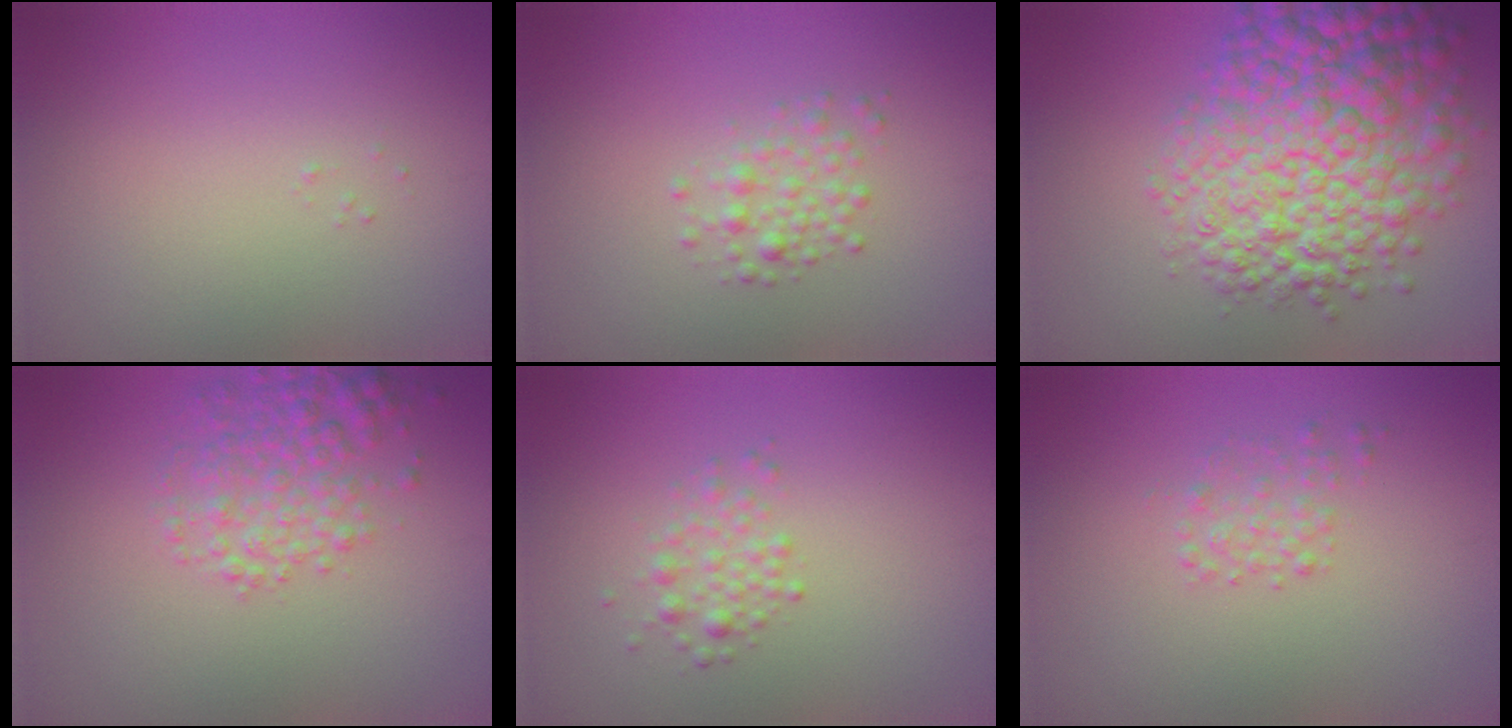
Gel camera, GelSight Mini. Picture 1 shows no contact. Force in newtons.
{"total": 1.9, "press": 1.9, "slide": 0.0}
{"total": 11.1, "press": 11.1, "slide": 0.2}
{"total": 3.6, "press": 3.6, "slide": 0.2}
{"total": 1.8, "press": 1.8, "slide": 0.1}
{"total": 1.4, "press": 1.4, "slide": 0.1}